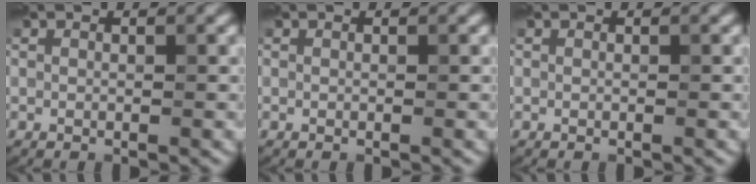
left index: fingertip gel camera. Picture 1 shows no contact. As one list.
[{"total": 0.0}, {"total": 0.0}]